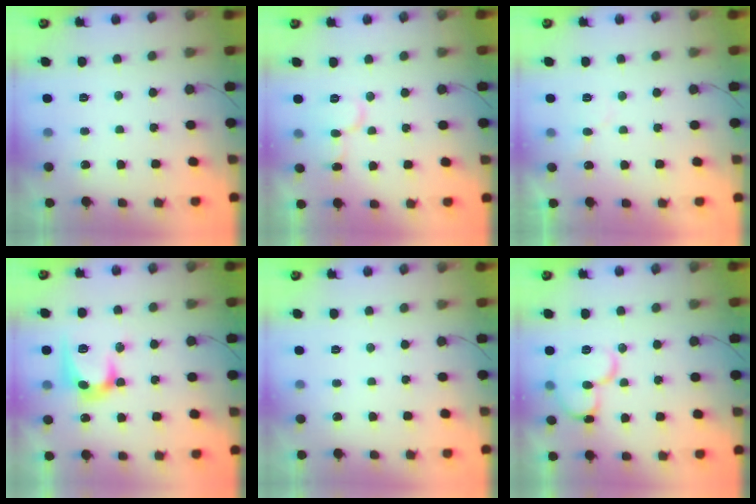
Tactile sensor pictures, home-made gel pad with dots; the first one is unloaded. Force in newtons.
{"total": 8.8, "press": 8.7, "slide": 1.0}
{"total": 5.5, "press": 5.5, "slide": 0.5}
{"total": 12.9, "press": 12.9, "slide": 0.5}
{"total": 0.0}
{"total": 12.5, "press": 12.4, "slide": 1.9}